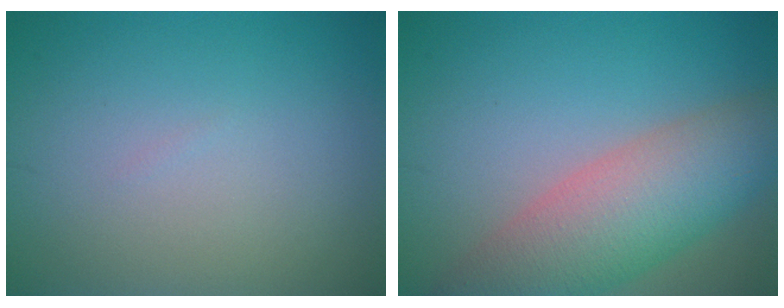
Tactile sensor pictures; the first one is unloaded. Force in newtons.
{"total": 8.2, "press": 8.2, "slide": 0.4}